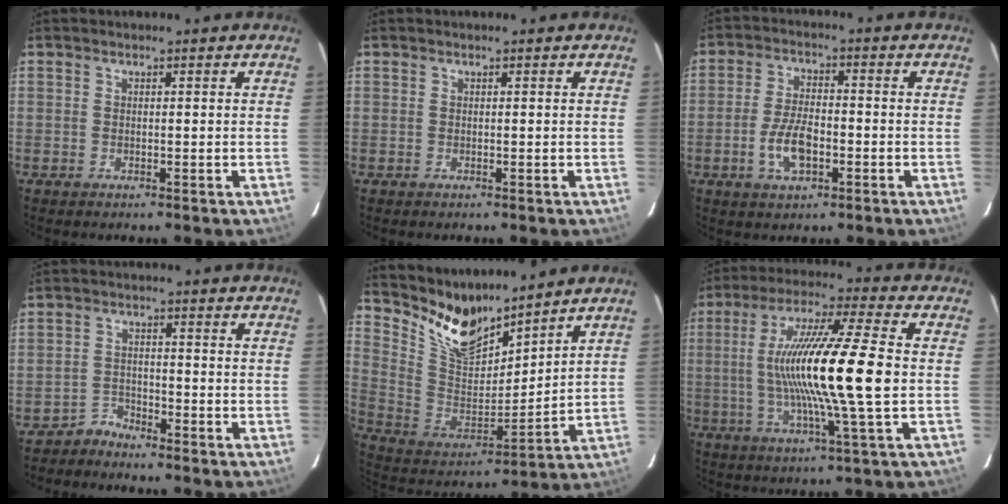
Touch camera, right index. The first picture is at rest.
{"total": 0.0}
{"total": 7.5, "force": [-2.6, 3.5, 6.1], "torque": [-0.127, 0.000, -0.047]}
{"total": 2.9, "force": [-2.5, 1.0, -0.9], "torque": [0.018, 0.009, -0.051]}
{"total": 12.9, "force": [11.2, 3.7, 5.1], "torque": [-0.115, -0.019, 0.226]}
{"total": 19.0, "force": [-0.5, 0.5, 19.0], "torque": [-0.346, -0.004, -0.010]}